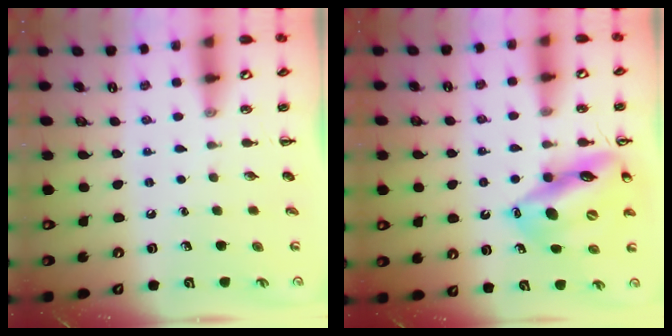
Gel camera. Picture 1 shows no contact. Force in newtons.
{"total": 16.5, "press": 16.2, "slide": 2.7}